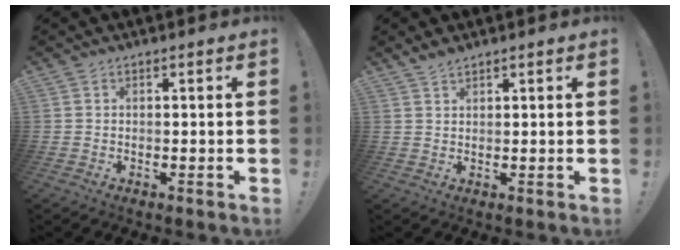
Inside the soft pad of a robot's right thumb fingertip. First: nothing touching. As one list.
[{"total": 2.7, "force": [2.4, 0.7, 1.0], "torque": [-0.013, -0.012, 0.043]}]